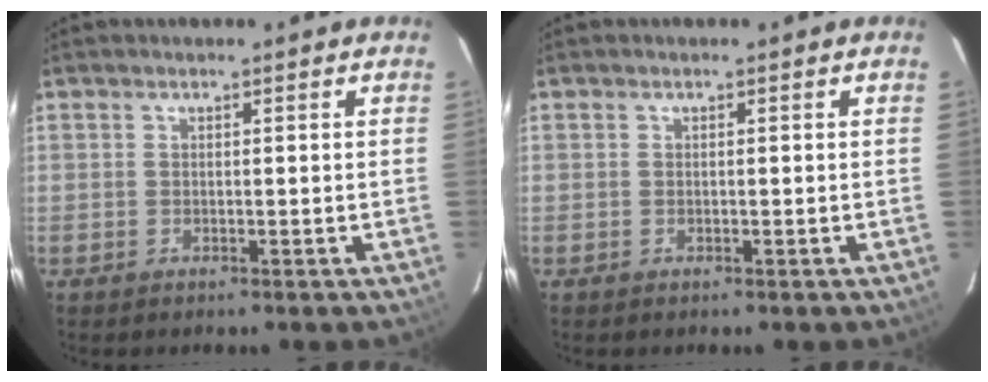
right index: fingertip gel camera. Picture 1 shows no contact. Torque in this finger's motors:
{"motor_torque": [-0.19, 0.13, -0.08, -0.01]}